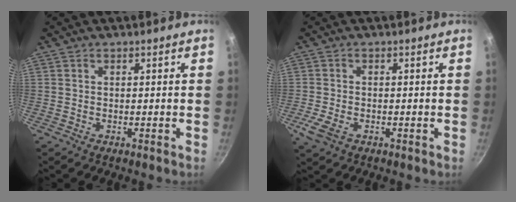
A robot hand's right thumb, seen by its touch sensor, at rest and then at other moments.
{"total": 4.2, "force": [-1.7, 2.5, 3.0], "torque": [-0.068, -0.005, -0.033]}